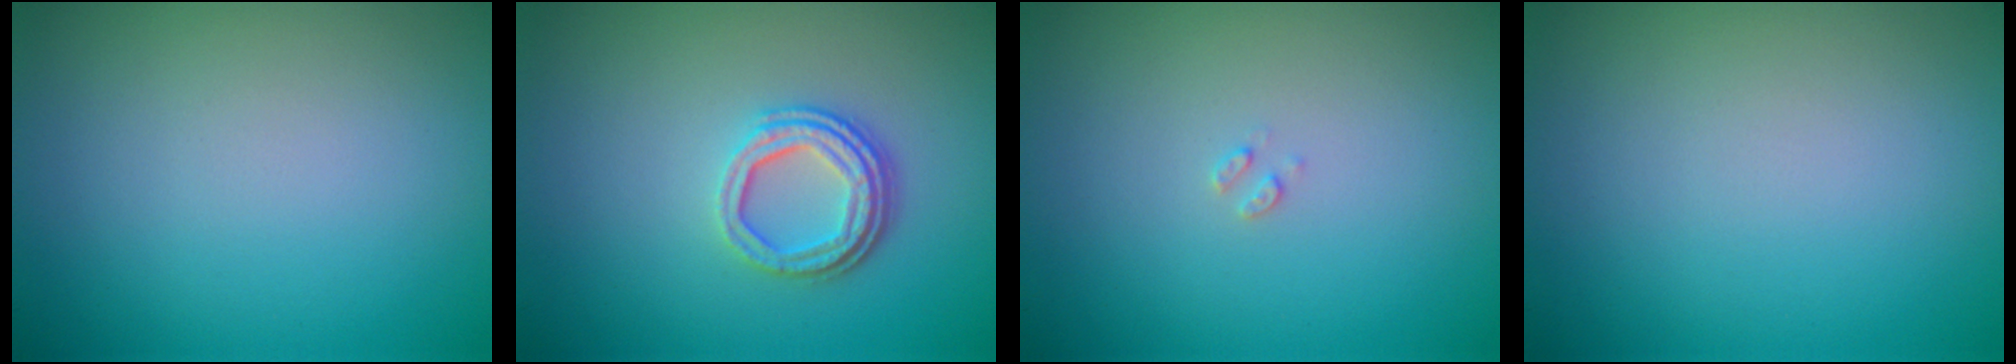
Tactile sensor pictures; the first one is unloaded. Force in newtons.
{"total": 3.3, "press": 2.4, "slide": 2.3}
{"total": 0.6, "press": 0.6, "slide": 0.2}
{"total": 0.0}